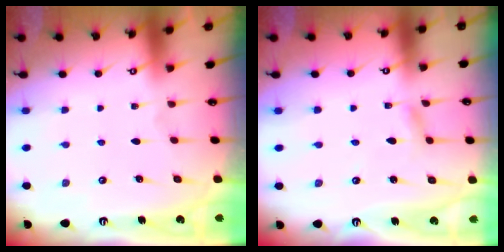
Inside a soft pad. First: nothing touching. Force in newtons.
{"total": 2.1, "press": 2.1, "slide": 0.2}